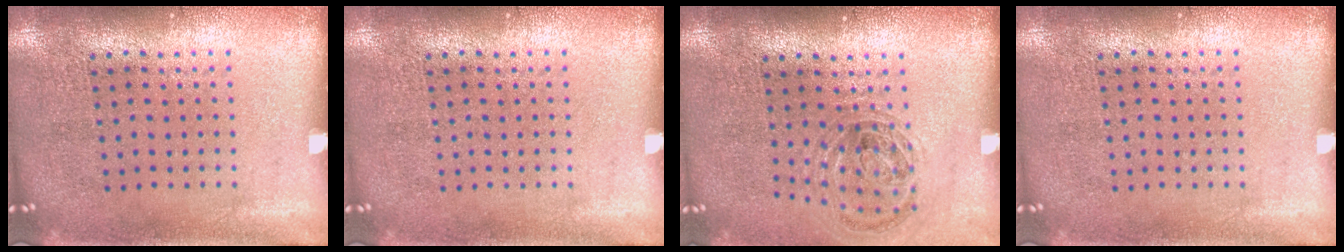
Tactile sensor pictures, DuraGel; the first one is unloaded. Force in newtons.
{"total": 0.0}
{"total": 1.1, "press": 1.0, "slide": 0.3}
{"total": 0.0}